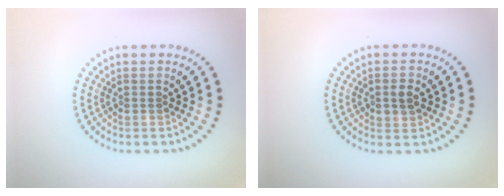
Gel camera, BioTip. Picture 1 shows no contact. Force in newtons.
{"total": 1.9, "press": 1.9, "slide": 0.0}